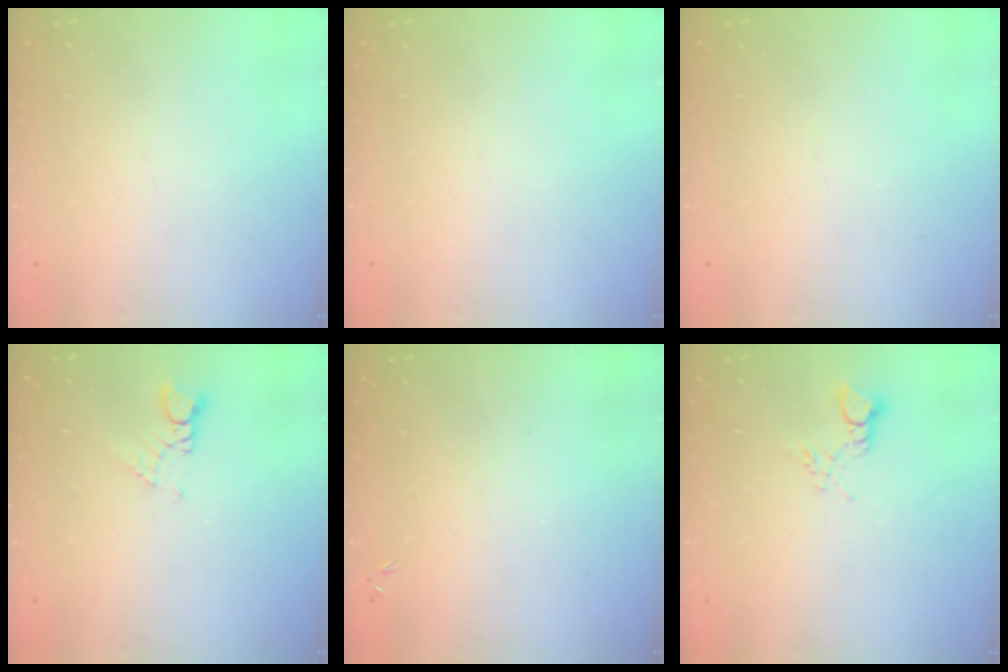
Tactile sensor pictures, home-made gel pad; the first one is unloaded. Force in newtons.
{"total": 0.0}
{"total": 0.0}
{"total": 1.6, "press": 1.6, "slide": 0.2}
{"total": 0.0}
{"total": 2.7, "press": 2.7, "slide": 0.4}